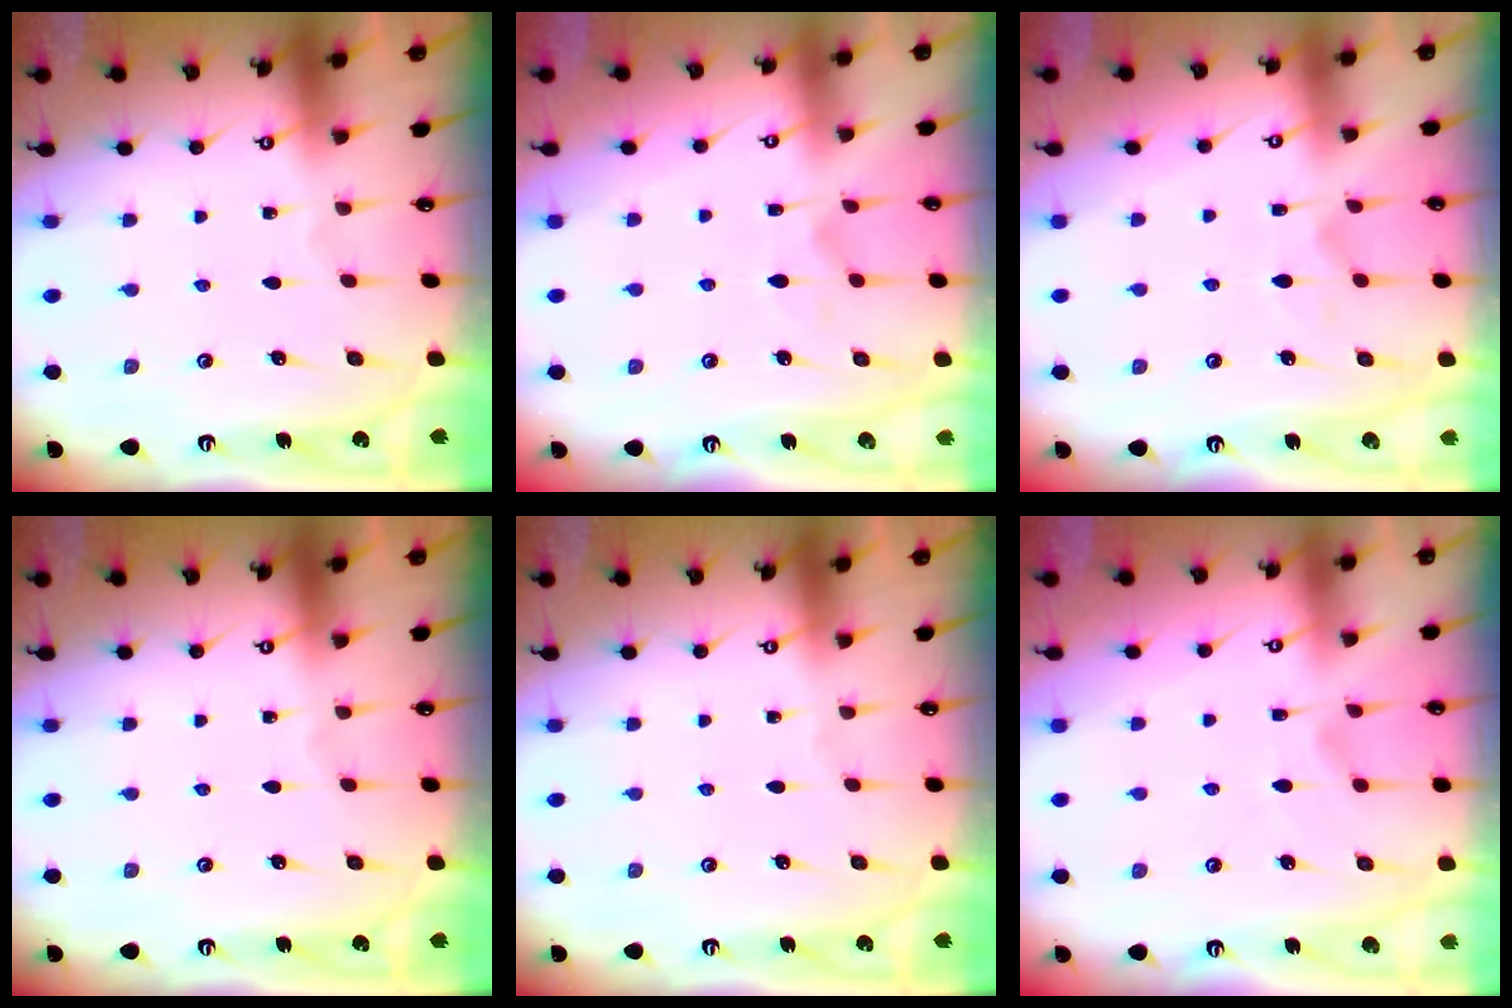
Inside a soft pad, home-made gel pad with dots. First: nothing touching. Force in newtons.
{"total": 4.0, "press": 3.7, "slide": 1.3}
{"total": 4.0, "press": 3.7, "slide": 1.3}
{"total": 0.0}
{"total": 0.0}
{"total": 1.5, "press": 0.9, "slide": 1.2}